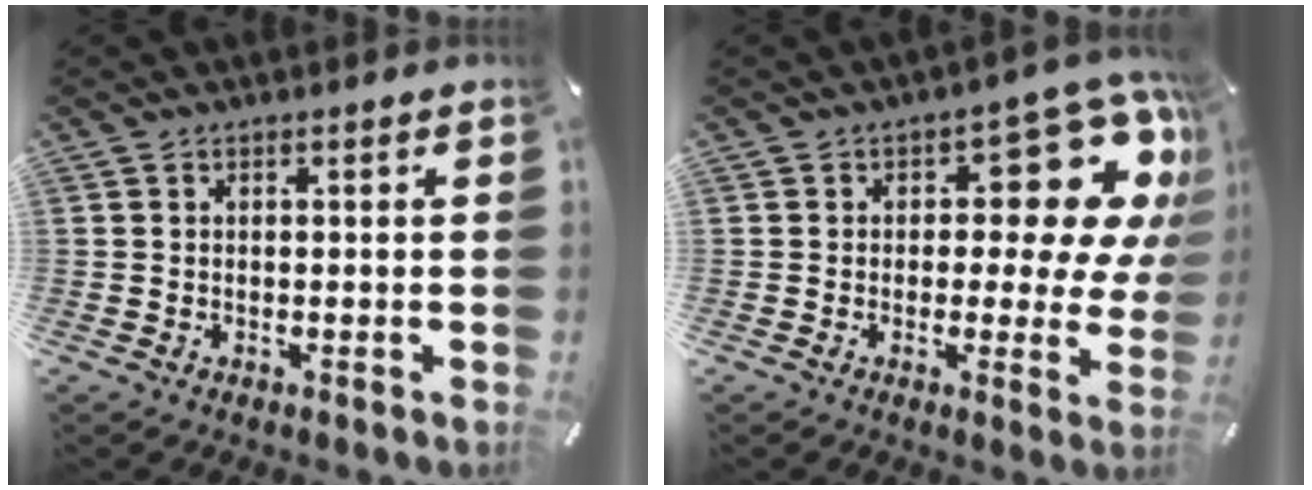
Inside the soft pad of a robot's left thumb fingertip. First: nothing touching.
{"total": 14.8, "force": [6.8, 7.6, 10.7], "torque": [-0.118, -0.060, 0.111]}